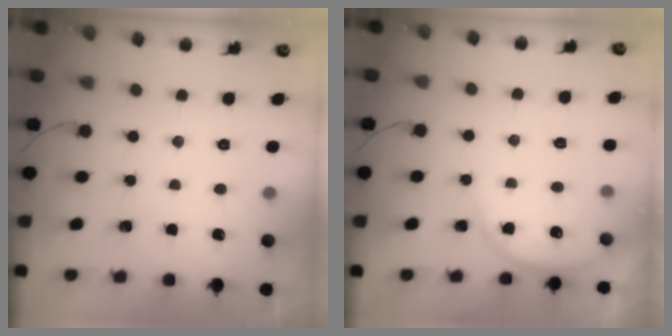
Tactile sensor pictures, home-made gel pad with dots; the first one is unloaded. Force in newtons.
{"total": 5.6, "press": 5.6, "slide": 0.3}